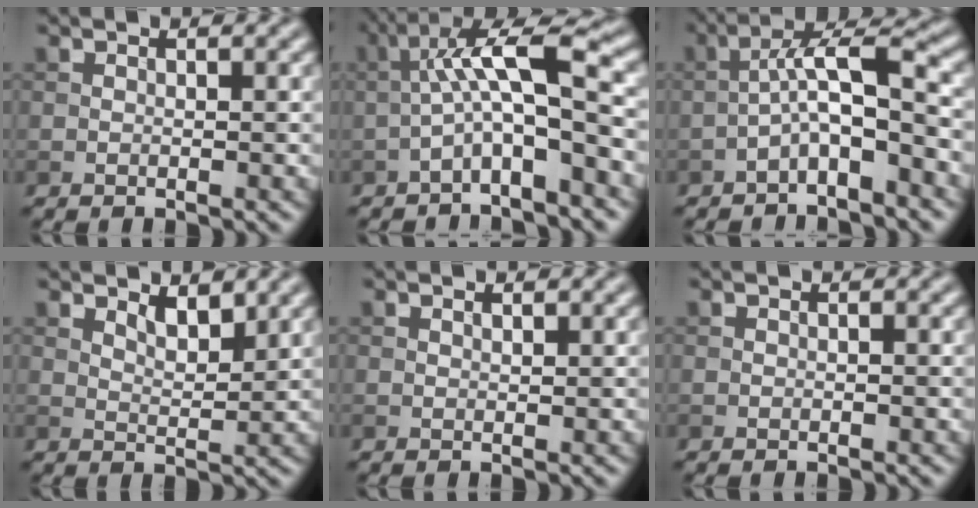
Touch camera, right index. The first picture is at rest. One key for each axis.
{"total": 6.5, "fx": -1.5, "fy": 1.4, "fz": 6.2, "tx": -0.109, "ty": 0.030, "tz": -0.035}
{"total": 4.7, "fx": -2.0, "fy": 1.1, "fz": 4.1, "tx": -0.073, "ty": 0.027, "tz": -0.040}
{"total": 2.2, "fx": 1.6, "fy": 0.7, "fz": 1.3, "tx": -0.026, "ty": -0.005, "tz": 0.030}
{"total": 0.5, "fx": 0.4, "fy": 0.1, "fz": 0.3, "tx": -0.005, "ty": 0.000, "tz": 0.008}
{"total": 0.0}